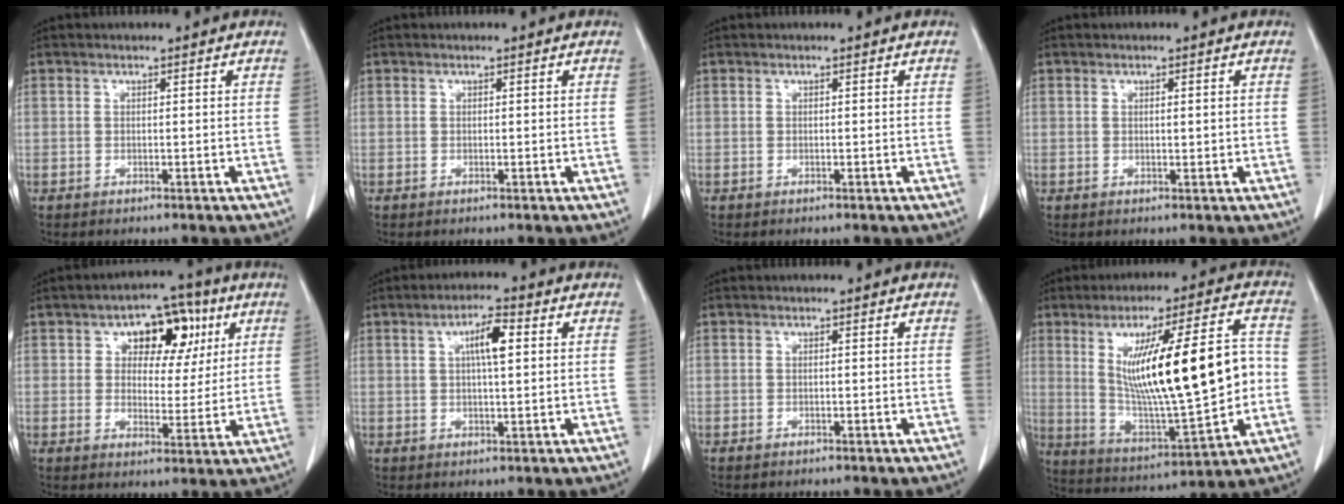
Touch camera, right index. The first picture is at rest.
{"total": 0.0}
{"total": 0.0}
{"total": 1.3, "force": [0.1, 0.3, 1.3], "torque": [-0.020, -0.002, 0.002]}
{"total": 9.8, "force": [3.8, 5.8, 6.9], "torque": [-0.080, 0.025, 0.053]}
{"total": 5.2, "force": [1.4, 1.0, 4.9], "torque": [-0.087, 0.008, 0.022]}
{"total": 0.5, "force": [-0.4, 0.1, 0.3], "torque": [-0.005, -0.001, -0.008]}
{"total": 21.1, "force": [1.3, 3.4, 20.8], "torque": [-0.348, 0.009, 0.032]}